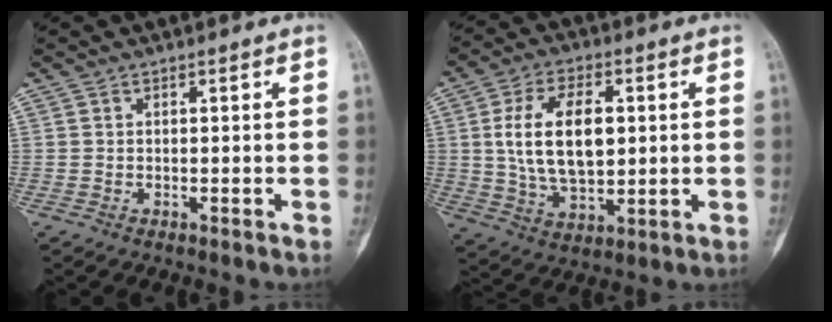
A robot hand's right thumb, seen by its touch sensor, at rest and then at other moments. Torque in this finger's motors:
{"motor_torque": [0.38, 2.21, 0.33, -0.06, 0.54]}